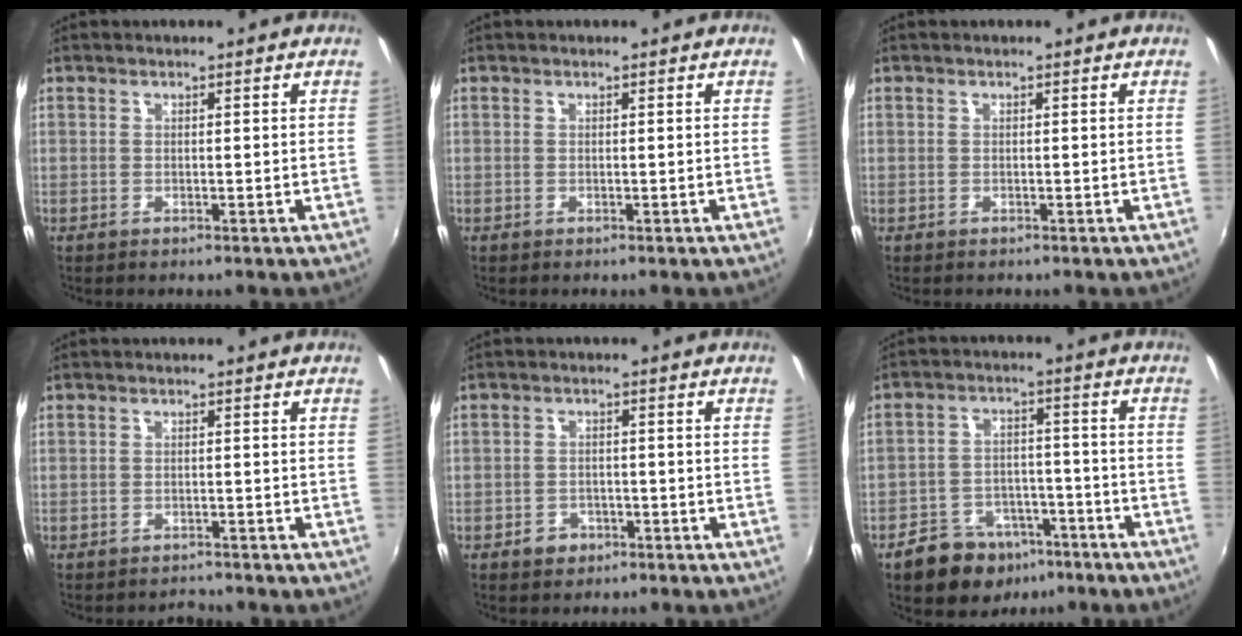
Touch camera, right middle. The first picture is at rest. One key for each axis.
{"total": 0.0}
{"total": 0.0}
{"total": 2.0, "fx": -1.9, "fy": 0.5, "fz": -0.1, "tx": 0.001, "ty": 0.001, "tz": -0.029}
{"total": 3.3, "fx": -2.1, "fy": 2.4, "fz": 0.8, "tx": -0.021, "ty": 0.005, "tz": -0.030}
{"total": 12.3, "fx": -8.2, "fy": 7.8, "fz": 4.8, "tx": -0.112, "ty": 0.022, "tz": -0.105}